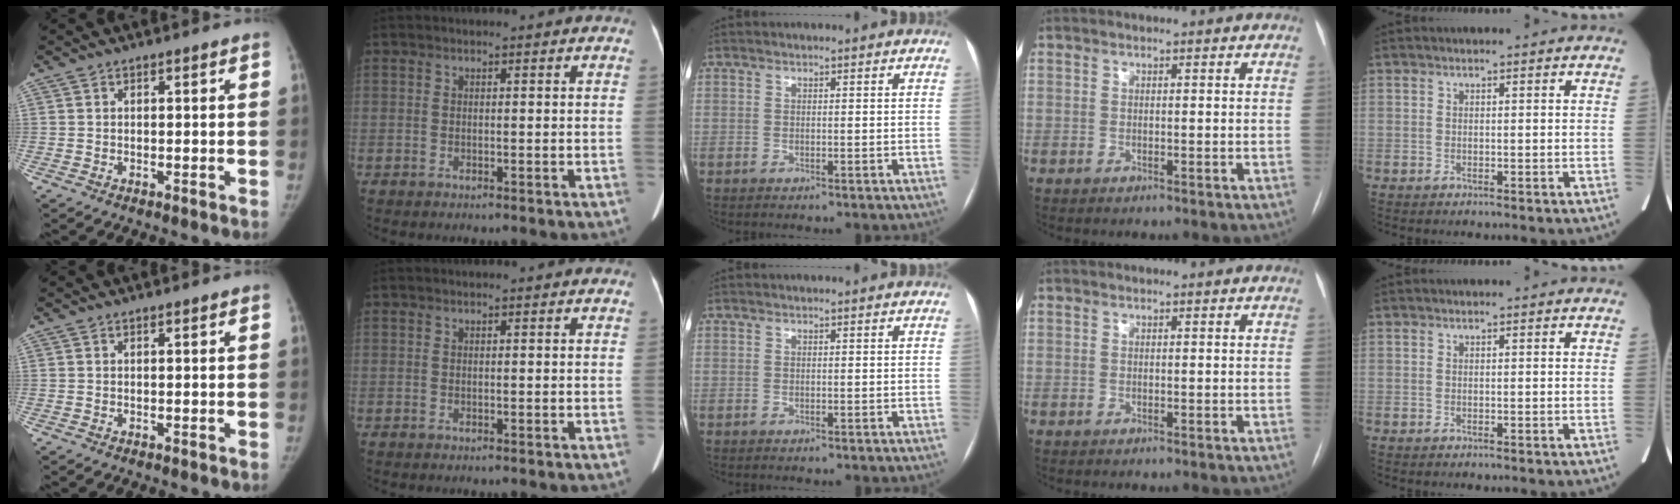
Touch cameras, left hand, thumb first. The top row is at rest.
{}